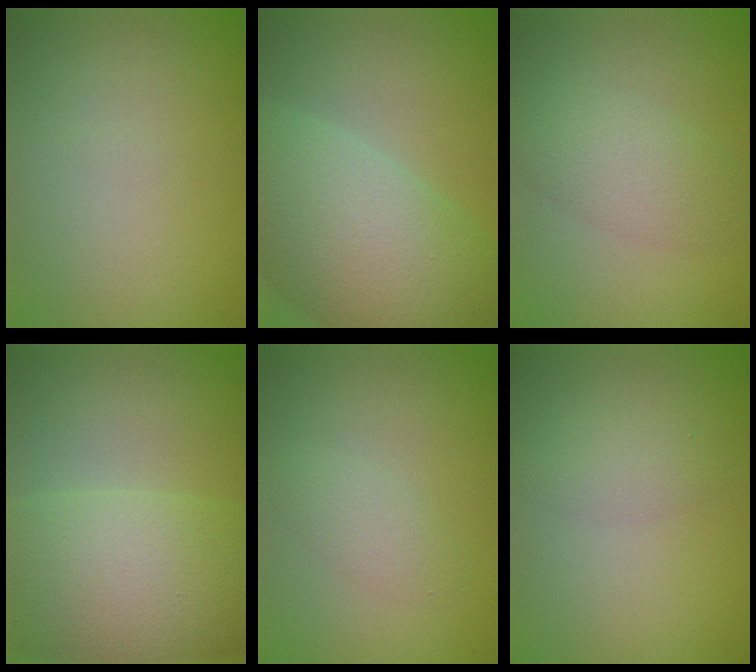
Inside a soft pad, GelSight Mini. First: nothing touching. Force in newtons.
{"total": 10.6, "press": 10.6, "slide": 0.6}
{"total": 3.4, "press": 3.4, "slide": 0.1}
{"total": 9.9, "press": 9.9, "slide": 0.1}
{"total": 1.7, "press": 1.6, "slide": 0.0}
{"total": 1.6, "press": 1.6, "slide": 0.0}